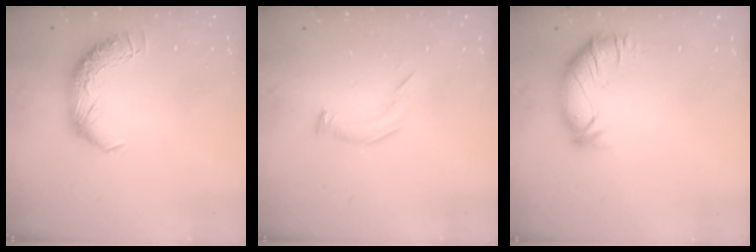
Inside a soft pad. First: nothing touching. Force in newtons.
{"total": 4.8, "press": 4.7, "slide": 0.6}
{"total": 2.9, "press": 2.3, "slide": 1.6}